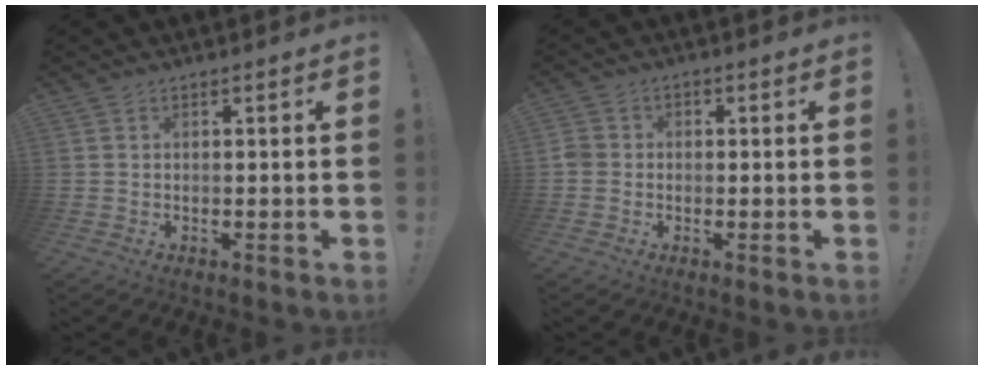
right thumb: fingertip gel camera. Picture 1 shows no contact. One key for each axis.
{"total": 3.3, "fx": -1.0, "fy": 2.8, "fz": 1.4, "tx": -0.020, "ty": 0.014, "tz": -0.017}